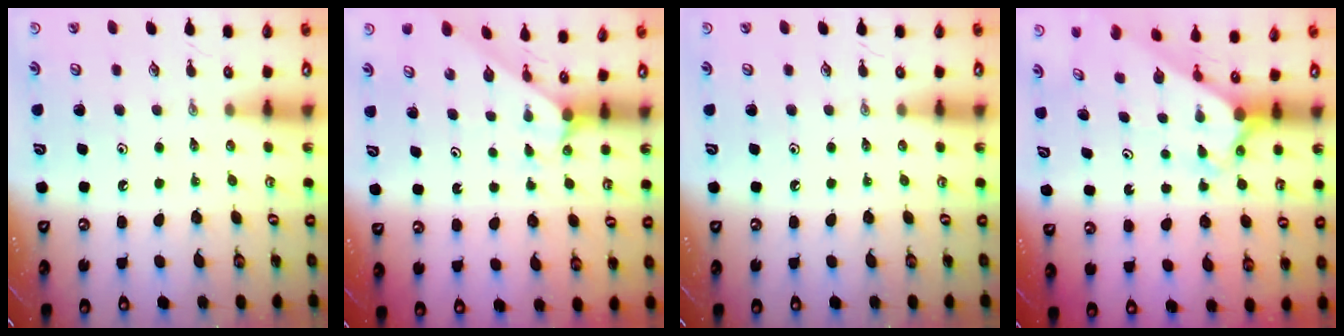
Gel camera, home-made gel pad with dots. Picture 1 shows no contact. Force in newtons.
{"total": 3.7, "press": 3.6, "slide": 0.4}
{"total": 0.0}
{"total": 2.5, "press": 2.5, "slide": 0.2}